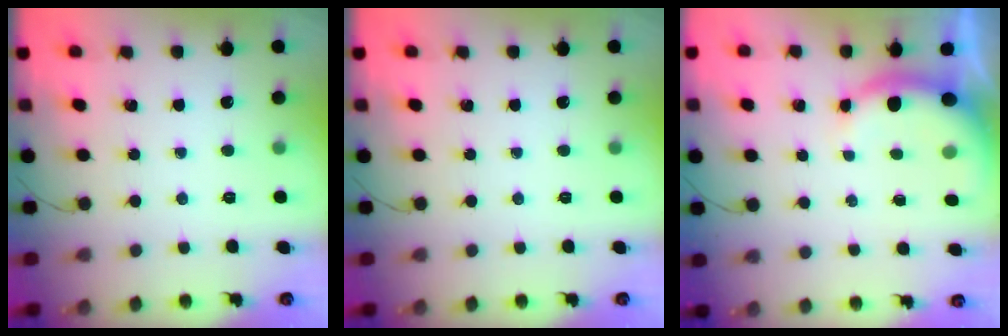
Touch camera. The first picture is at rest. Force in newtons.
{"total": 0.0}
{"total": 4.2, "press": 4.1, "slide": 0.7}